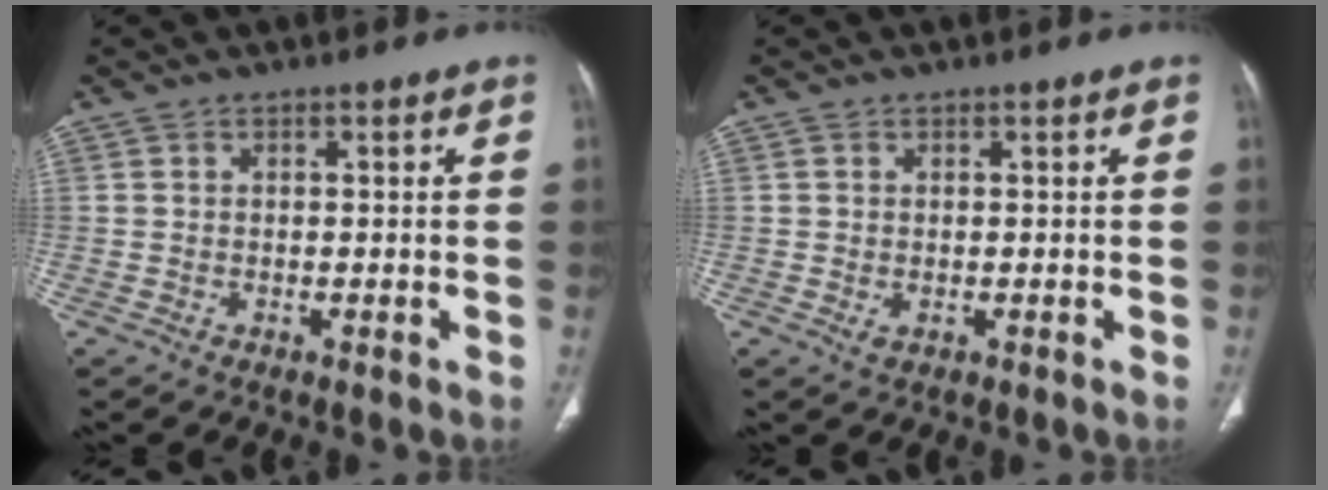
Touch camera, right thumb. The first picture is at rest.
{"total": 1.0, "force": [-0.2, 0.7, 0.7], "torque": [-0.015, -0.002, 0.002]}